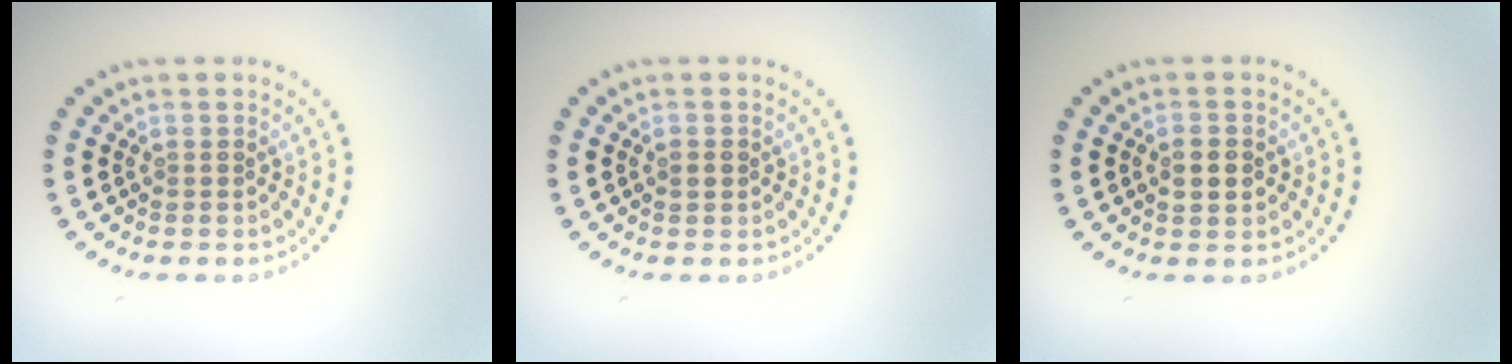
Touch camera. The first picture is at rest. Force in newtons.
{"total": 1.0, "press": 1.0, "slide": 0.0}
{"total": 2.3, "press": 2.3, "slide": 0.1}